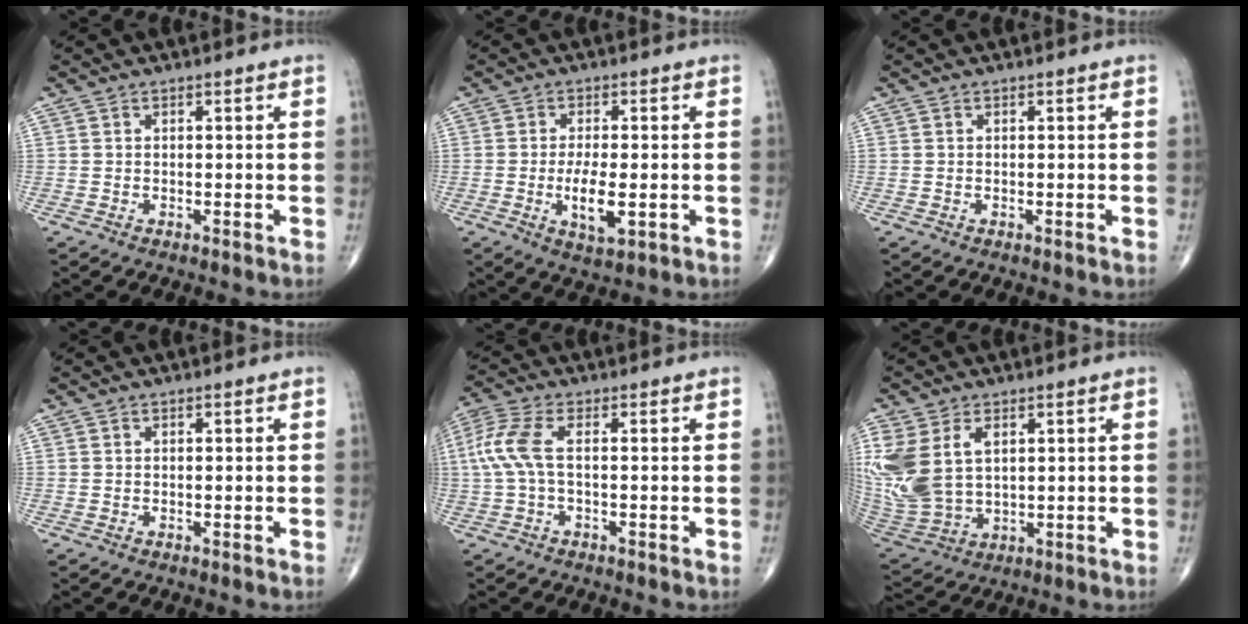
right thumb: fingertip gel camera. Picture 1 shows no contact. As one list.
[{"total": 6.9, "force": [-1.4, 2.5, 6.2], "torque": [-0.111, -0.012, -0.021]}, {"total": 0.0}, {"total": 0.0}, {"total": 6.8, "force": [0.1, 2.5, 6.3], "torque": [-0.176, 0.020, -0.002]}, {"total": 16.8, "force": [4.1, 11.0, 12.0], "torque": [-0.299, -0.009, 0.099]}]